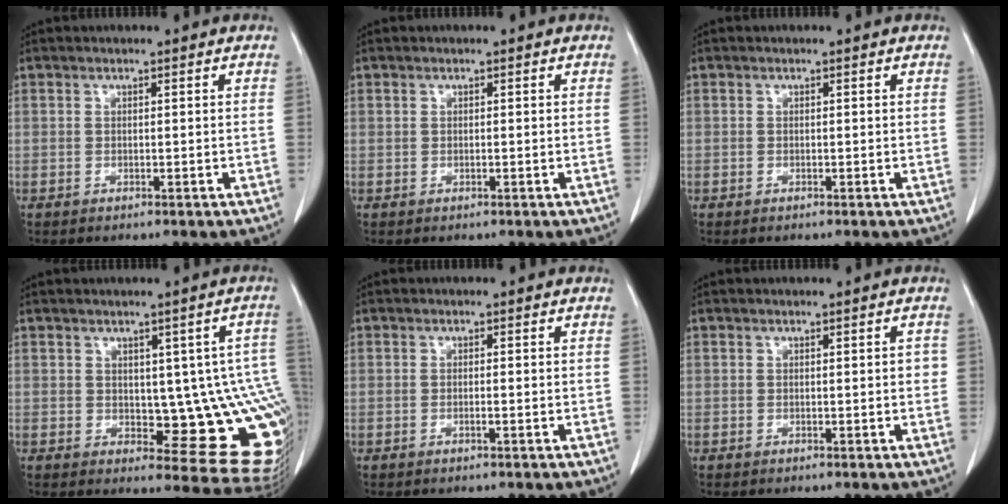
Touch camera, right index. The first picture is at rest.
{"total": 0.0}
{"total": 0.0}
{"total": 13.1, "force": [-0.4, 5.0, 12.1], "torque": [-0.098, 0.010, 0.008]}
{"total": 0.7, "force": [-0.3, 0.0, 0.6], "torque": [-0.014, 0.000, -0.005]}
{"total": 1.0, "force": [0.1, 0.4, 0.9], "torque": [-0.007, 0.002, 0.001]}